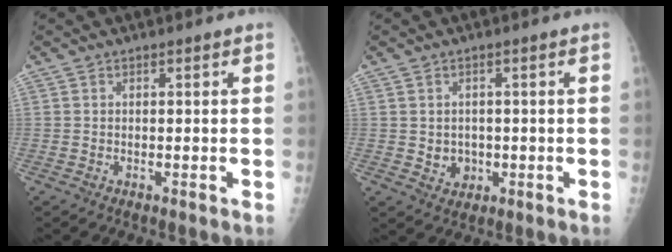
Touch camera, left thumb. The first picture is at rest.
{"total": 3.3, "force": [-0.2, 3.0, 1.4], "torque": [-0.006, 0.000, 0.007]}